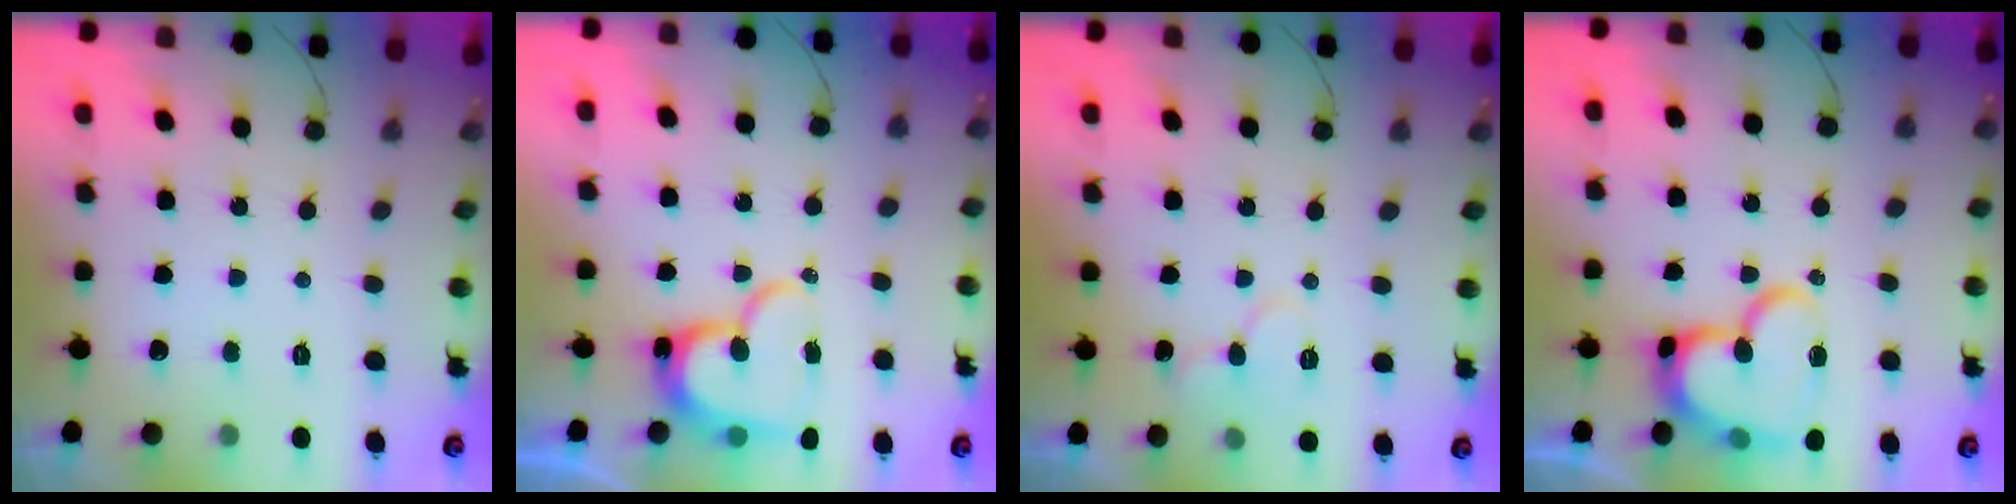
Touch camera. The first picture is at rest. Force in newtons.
{"total": 16.2, "press": 16.1, "slide": 1.7}
{"total": 7.0, "press": 7.0, "slide": 0.4}
{"total": 18.2, "press": 18.1, "slide": 1.8}